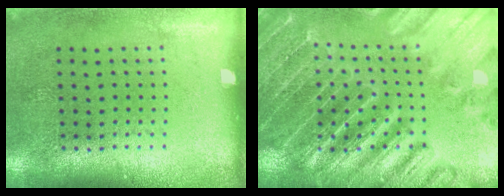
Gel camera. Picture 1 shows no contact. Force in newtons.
{"total": 4.0, "press": 3.8, "slide": 1.2}